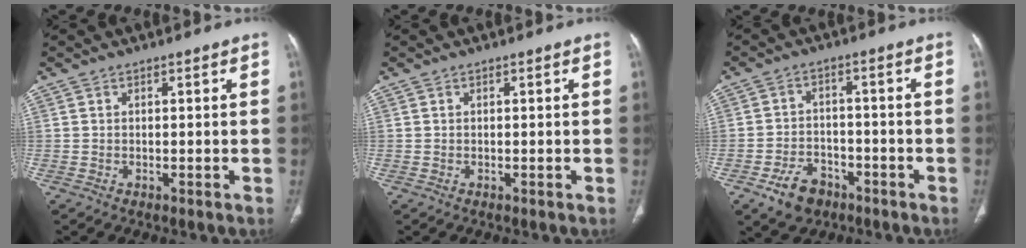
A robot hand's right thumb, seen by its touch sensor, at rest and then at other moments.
{"total": 0.0}
{"total": 7.4, "force": [-4.3, 5.1, 3.3], "torque": [-0.043, 0.026, -0.068]}